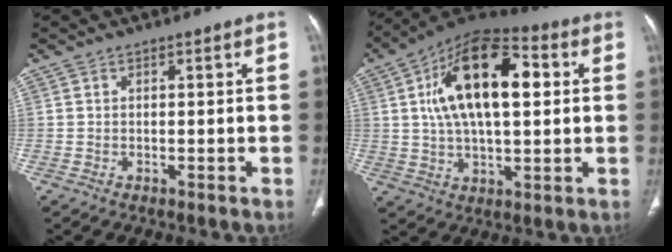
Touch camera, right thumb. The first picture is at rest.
{"total": 19.8, "force": [4.2, 9.7, 16.7], "torque": [-0.259, 0.017, 0.061]}